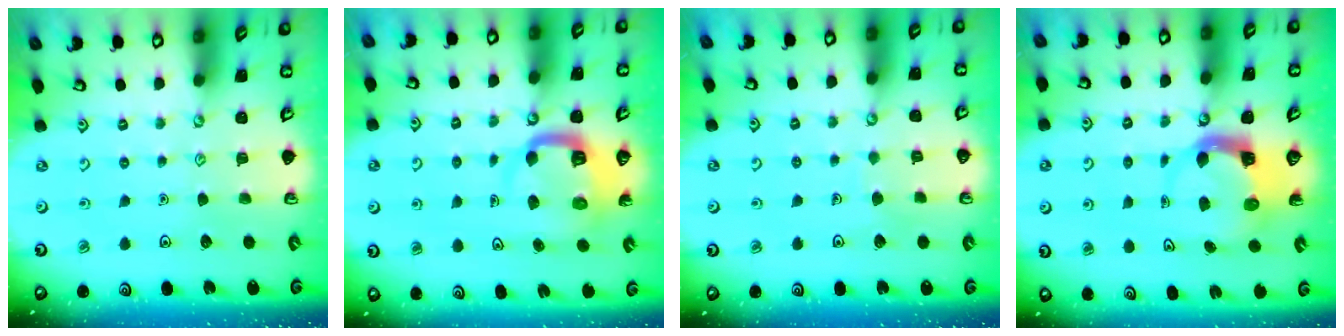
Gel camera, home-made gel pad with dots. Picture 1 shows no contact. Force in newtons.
{"total": 6.0, "press": 5.9, "slide": 0.8}
{"total": 2.7, "press": 2.7, "slide": 0.1}
{"total": 4.4, "press": 4.4, "slide": 0.7}